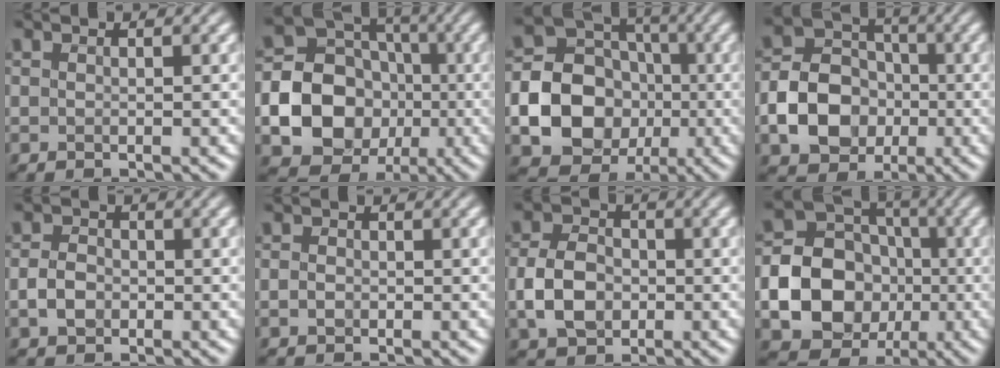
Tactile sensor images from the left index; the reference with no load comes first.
{"total": 17.0, "force": [-3.5, 15.5, 6.2], "torque": [-0.146, -0.027, -0.077]}
{"total": 14.9, "force": [-2.9, 13.3, 5.9], "torque": [-0.126, -0.022, -0.069]}
{"total": 6.9, "force": [-1.8, 5.5, 3.8], "torque": [-0.062, 0.004, -0.041]}
{"total": 2.0, "force": [-0.7, 1.5, 1.1], "torque": [-0.022, 0.004, -0.018]}
{"total": 0.7, "force": [-0.3, 0.5, 0.3], "torque": [-0.008, 0.002, -0.008]}
{"total": 4.7, "force": [-1.1, 3.4, 3.0], "torque": [-0.064, 0.005, -0.024]}
{"total": 14.6, "force": [-2.8, 13.0, 5.9], "torque": [-0.123, -0.022, -0.067]}